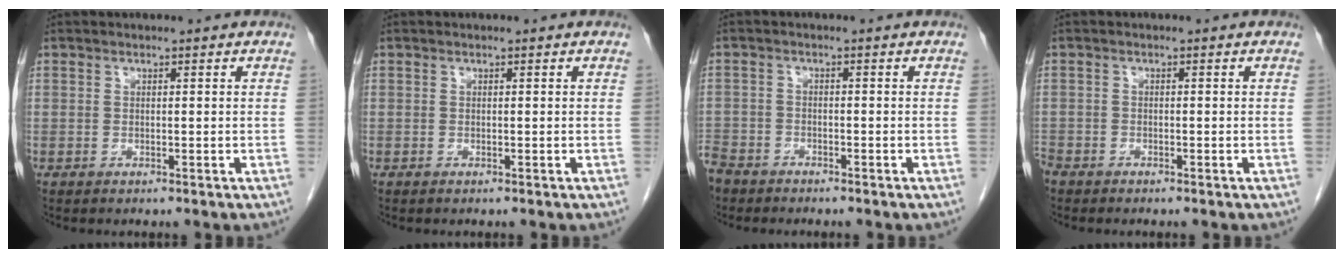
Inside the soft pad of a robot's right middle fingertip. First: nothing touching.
{"total": 0.0}
{"total": 5.5, "force": [-4.8, 2.5, 1.0], "torque": [-0.024, -0.008, -0.093]}
{"total": 2.1, "force": [-1.9, 0.9, 0.5], "torque": [-0.013, -0.003, -0.036]}